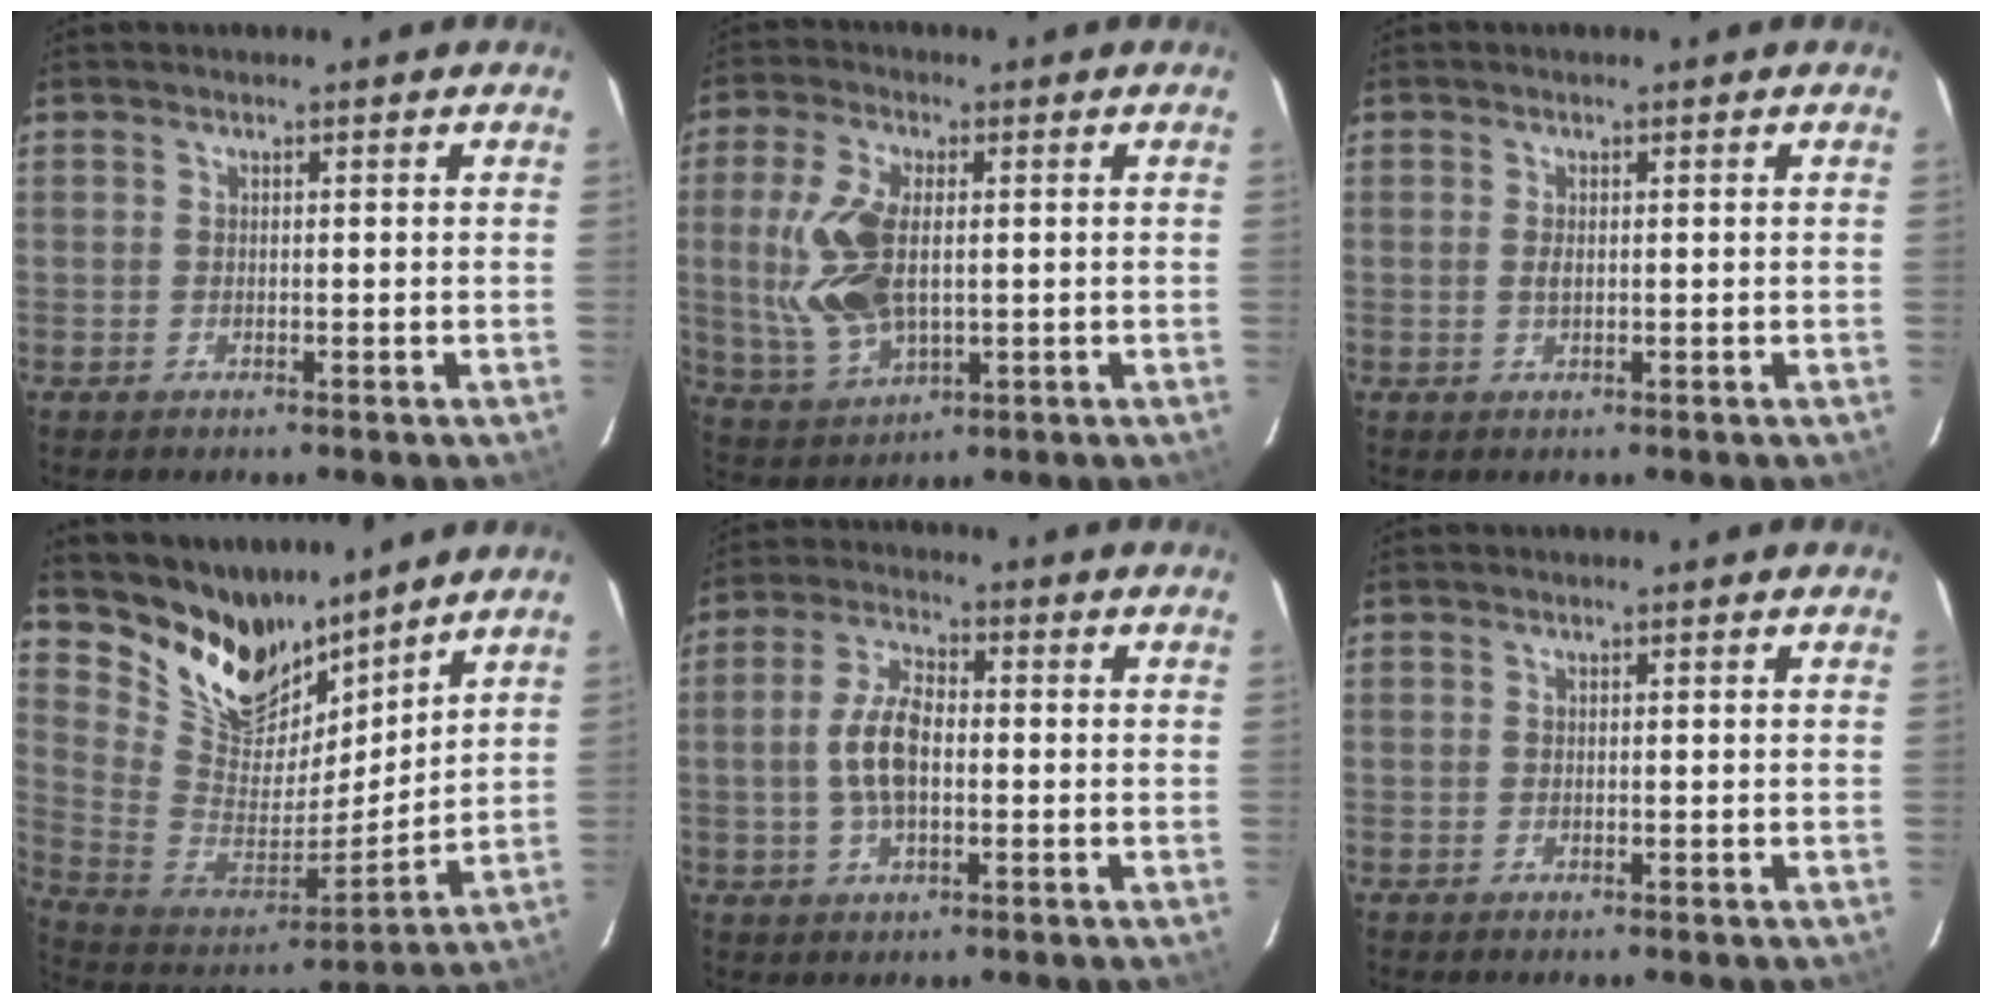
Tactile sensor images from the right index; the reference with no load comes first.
{"total": 13.1, "force": [0.7, 6.9, 11.1], "torque": [-0.236, -0.002, 0.025]}
{"total": 1.3, "force": [0.0, 0.7, 1.1], "torque": [-0.023, 0.000, -0.001]}
{"total": 17.9, "force": [13.7, 9.3, 6.8], "torque": [-0.173, -0.006, 0.265]}
{"total": 8.0, "force": [-0.9, 3.9, 6.9], "torque": [-0.139, 0.010, -0.014]}
{"total": 0.0}